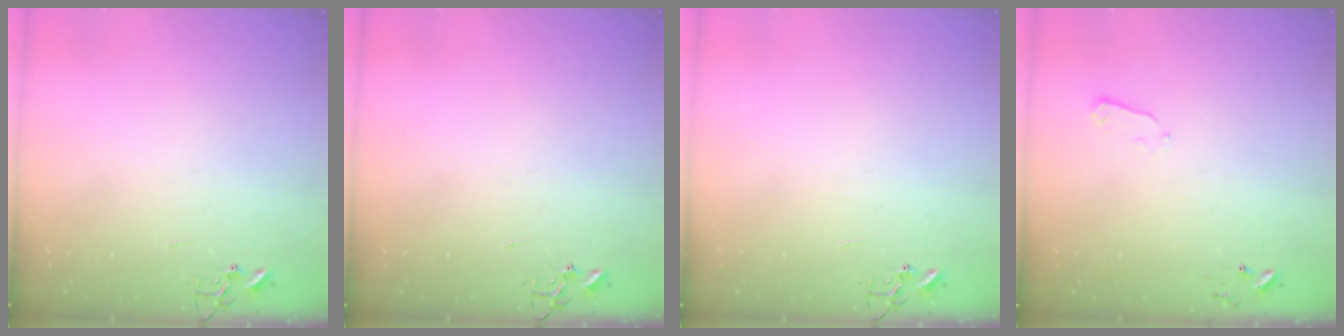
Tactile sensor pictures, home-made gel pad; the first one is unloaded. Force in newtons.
{"total": 0.0}
{"total": 0.0}
{"total": 3.5, "press": 3.4, "slide": 1.0}